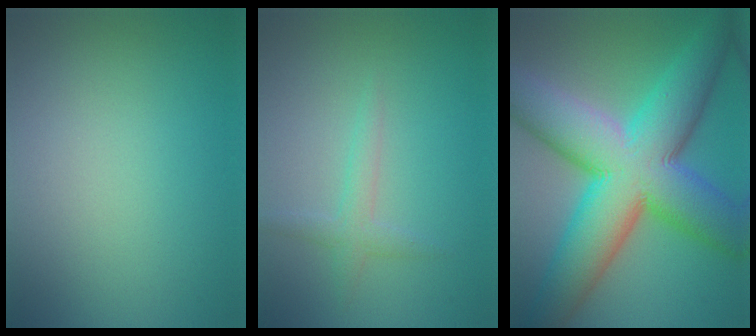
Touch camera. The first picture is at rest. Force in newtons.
{"total": 1.7, "press": 1.7, "slide": 0.1}
{"total": 15.4, "press": 15.4, "slide": 0.1}